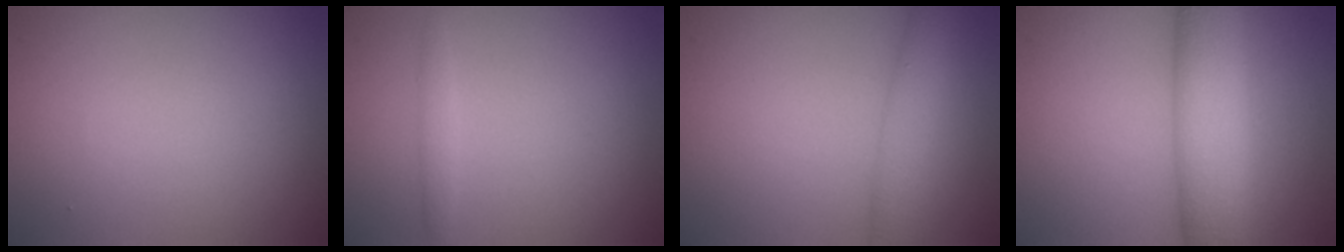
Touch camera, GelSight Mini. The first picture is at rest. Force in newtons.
{"total": 1.1, "press": 1.0, "slide": 0.1}
{"total": 2.9, "press": 2.9, "slide": 0.1}
{"total": 7.2, "press": 7.2, "slide": 0.3}